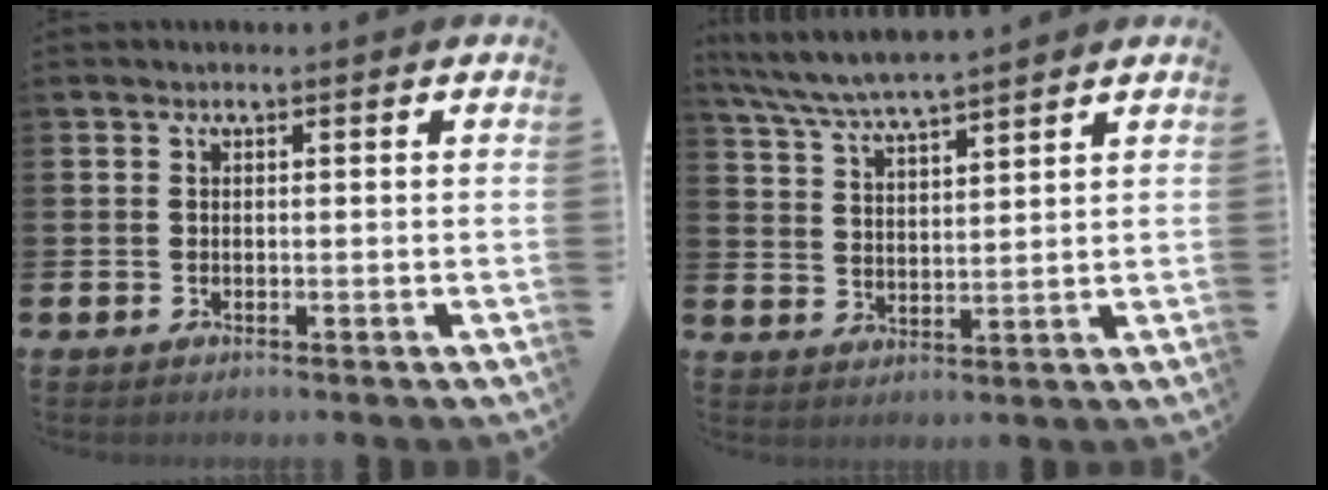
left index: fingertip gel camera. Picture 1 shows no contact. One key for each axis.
{"total": 6.1, "fx": 5.9, "fy": 0.1, "fz": 1.6, "tx": -0.055, "ty": -0.029, "tz": 0.107}